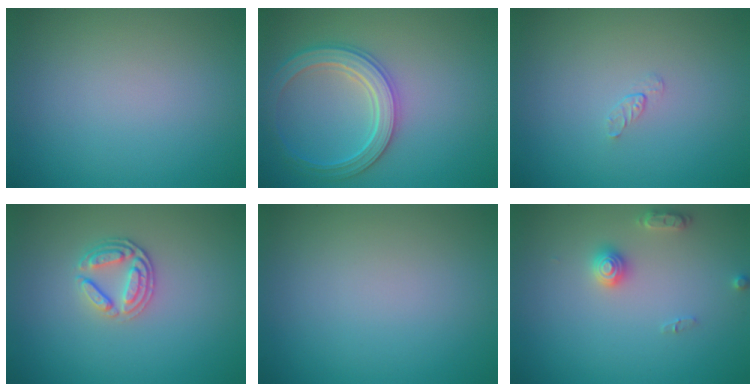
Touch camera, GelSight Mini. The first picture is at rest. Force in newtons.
{"total": 4.1, "press": 4.0, "slide": 1.1}
{"total": 0.5, "press": 0.3, "slide": 0.4}
{"total": 2.6, "press": 2.4, "slide": 1.0}
{"total": 0.0}
{"total": 2.2, "press": 2.2, "slide": 0.1}